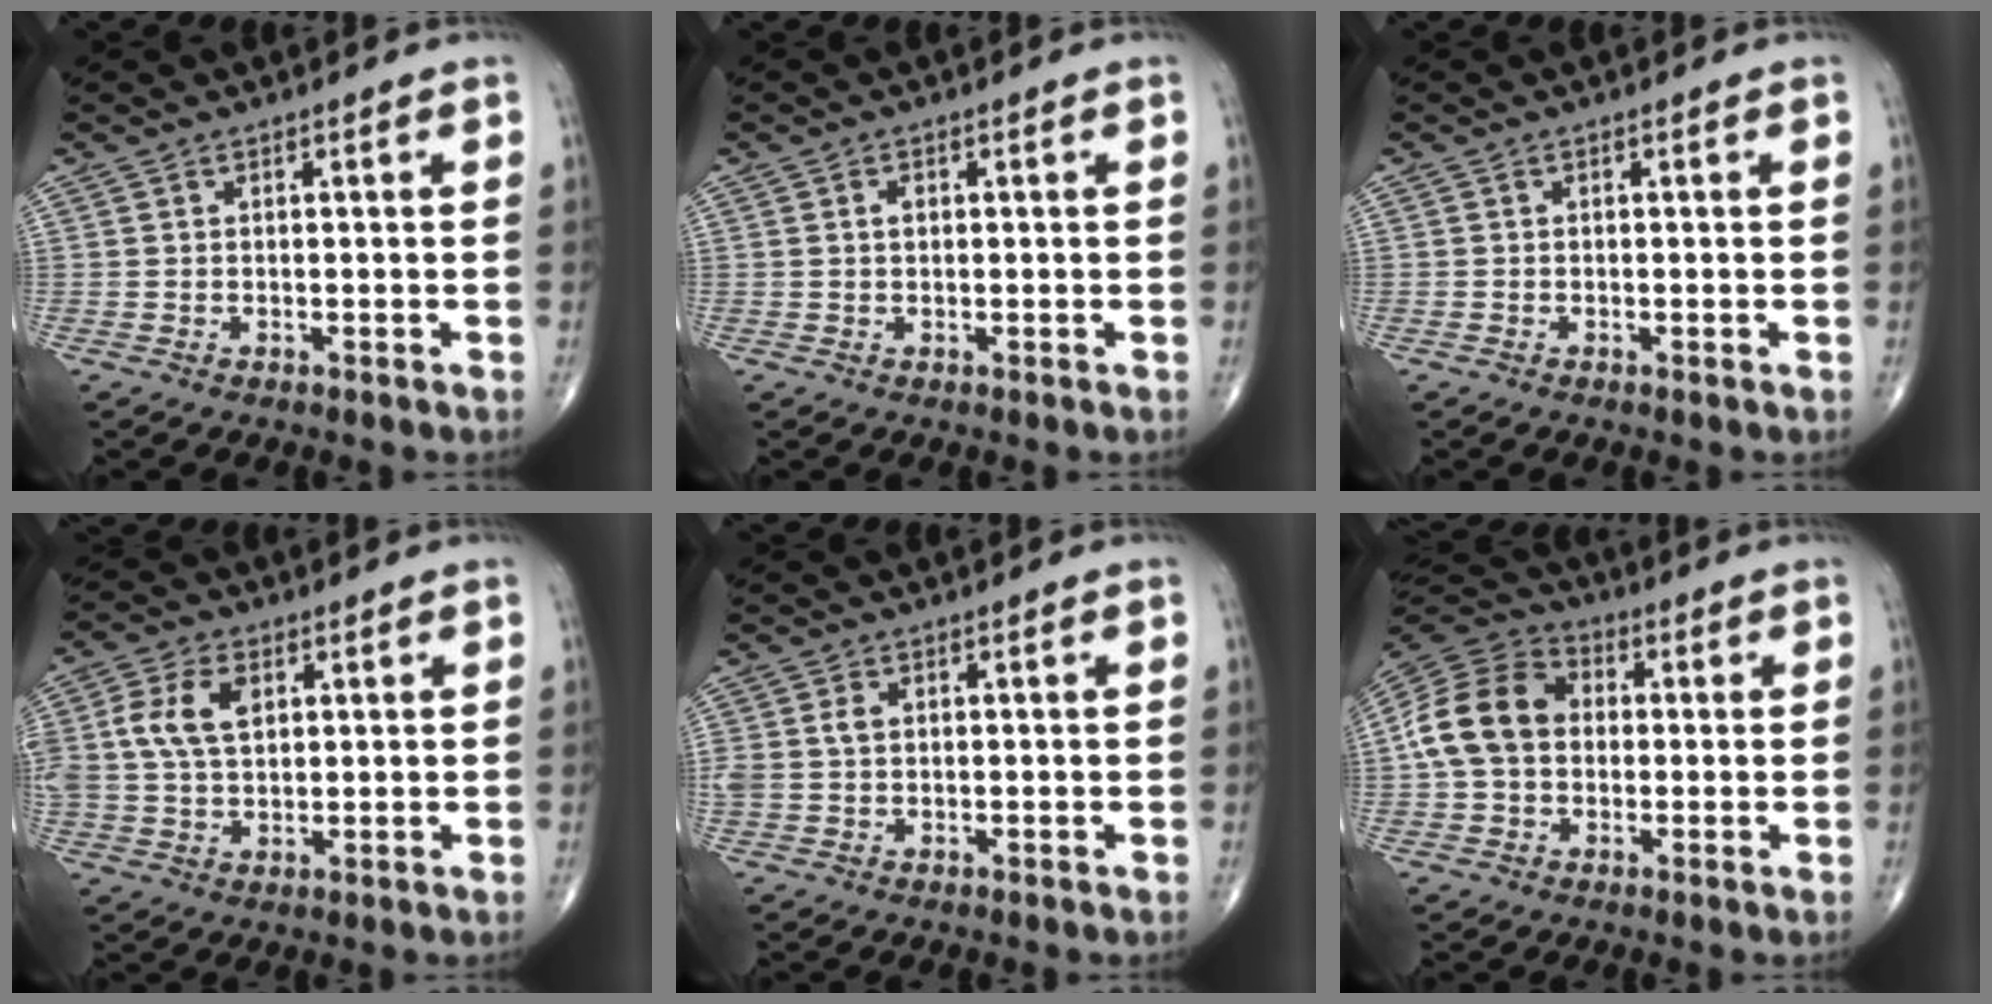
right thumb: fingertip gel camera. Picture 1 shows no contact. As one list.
[{"total": 1.2, "force": [0.2, 0.8, 0.9], "torque": [-0.012, 0.002, 0.004]}, {"total": 0.0}, {"total": 9.4, "force": [2.2, 5.9, 6.9], "torque": [-0.136, 0.006, 0.042]}, {"total": 3.1, "force": [0.4, 2.3, 2.1], "torque": [-0.055, 0.010, 0.009]}, {"total": 13.9, "force": [0.3, 10.8, 8.7], "torque": [-0.157, 0.036, -0.002]}]